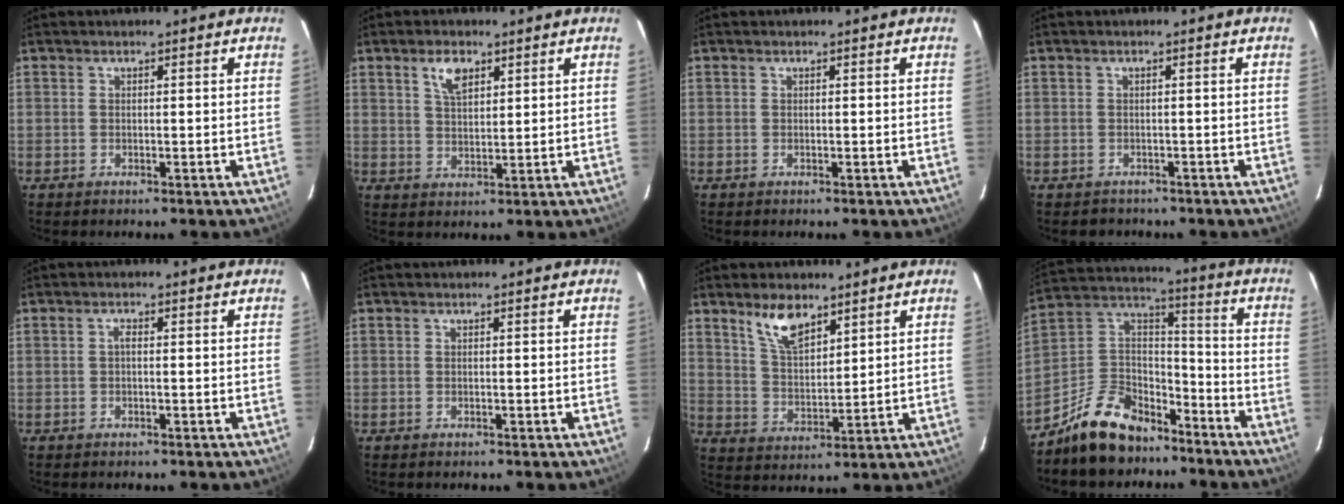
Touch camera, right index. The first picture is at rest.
{"total": 4.9, "force": [2.8, 2.4, 3.3], "torque": [-0.057, 0.006, 0.053]}
{"total": 0.0}
{"total": 2.1, "force": [-1.5, 1.4, -0.1], "torque": [0.000, 0.006, -0.017]}
{"total": 0.8, "force": [-0.1, 0.3, 0.7], "torque": [-0.014, 0.005, -0.003]}
{"total": 0.0}
{"total": 8.2, "force": [5.7, 3.4, 4.9], "torque": [-0.086, 0.004, 0.115]}
{"total": 15.8, "force": [-11.6, 8.4, 6.7], "torque": [-0.156, 0.046, -0.188]}